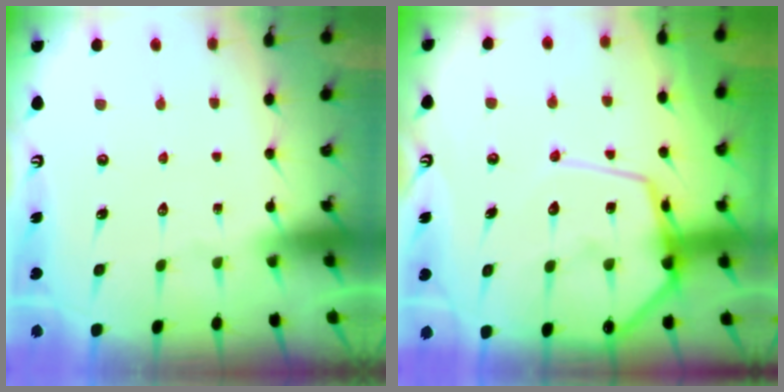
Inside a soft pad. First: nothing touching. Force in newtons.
{"total": 13.7, "press": 13.7, "slide": 1.5}